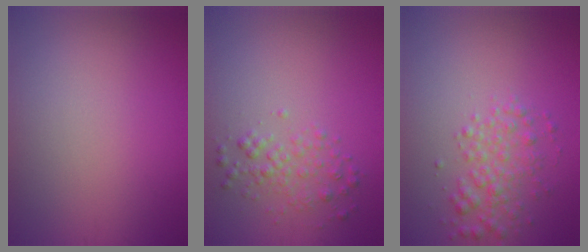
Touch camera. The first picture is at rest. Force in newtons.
{"total": 2.0, "press": 2.0, "slide": 0.1}
{"total": 2.8, "press": 2.8, "slide": 0.1}